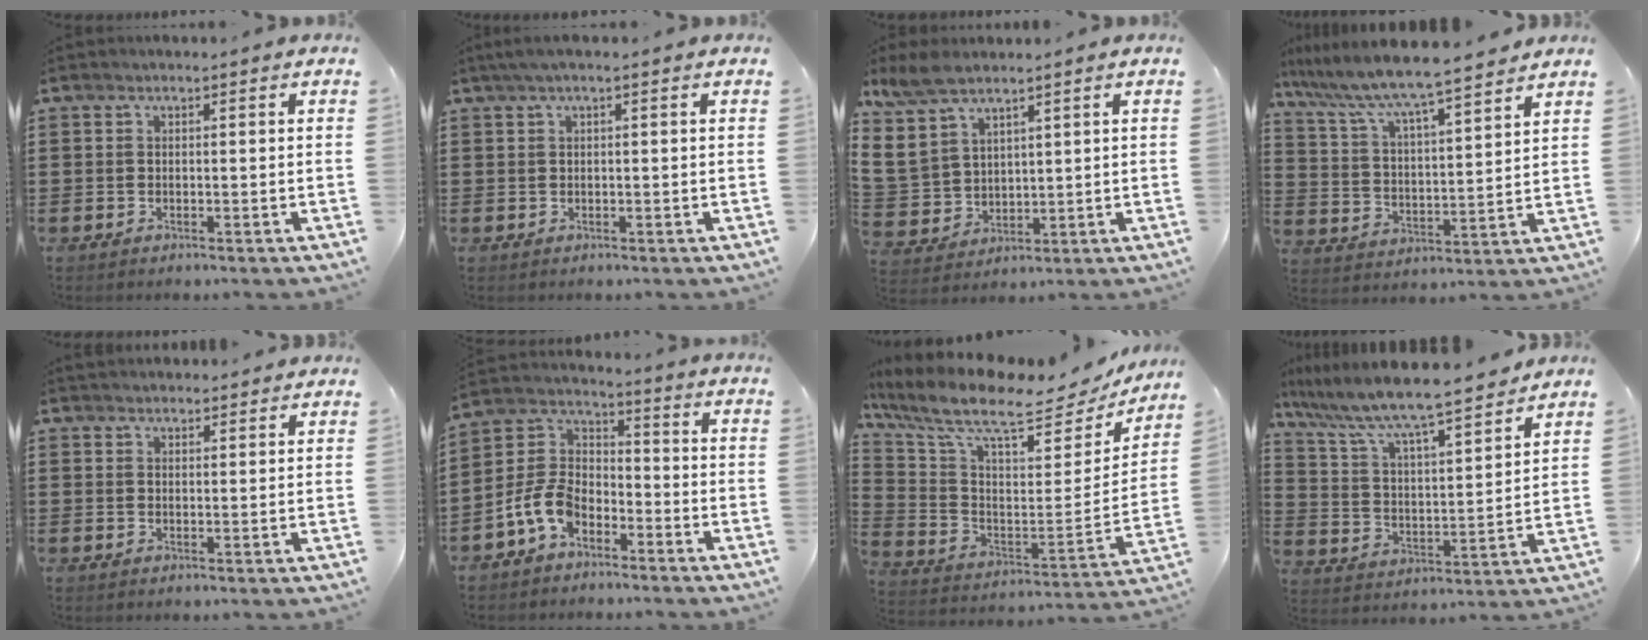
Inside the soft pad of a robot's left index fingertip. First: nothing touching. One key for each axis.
{"total": 1.4, "fx": 0.3, "fy": 0.1, "fz": 1.4, "tx": -0.022, "ty": -0.001, "tz": 0.005}
{"total": 6.8, "fx": 4.8, "fy": 4.1, "fz": 2.7, "tx": -0.091, "ty": -0.008, "tz": 0.088}
{"total": 7.4, "fx": 6.8, "fy": -0.1, "fz": 3.0, "tx": -0.089, "ty": -0.044, "tz": 0.112}
{"total": 2.2, "fx": 2.1, "fy": 0.2, "fz": -0.1, "tx": -0.004, "ty": -0.002, "tz": 0.042}
{"total": 8.1, "fx": -4.7, "fy": 4.5, "fz": 4.7, "tx": -0.141, "ty": -0.002, "tz": -0.102}
{"total": 9.8, "fx": 7.4, "fy": 2.3, "fz": 6.0, "tx": -0.148, "ty": -0.056, "tz": 0.124}
{"total": 8.3, "fx": 7.3, "fy": 0.4, "fz": 3.9, "tx": -0.109, "ty": -0.052, "tz": 0.119}